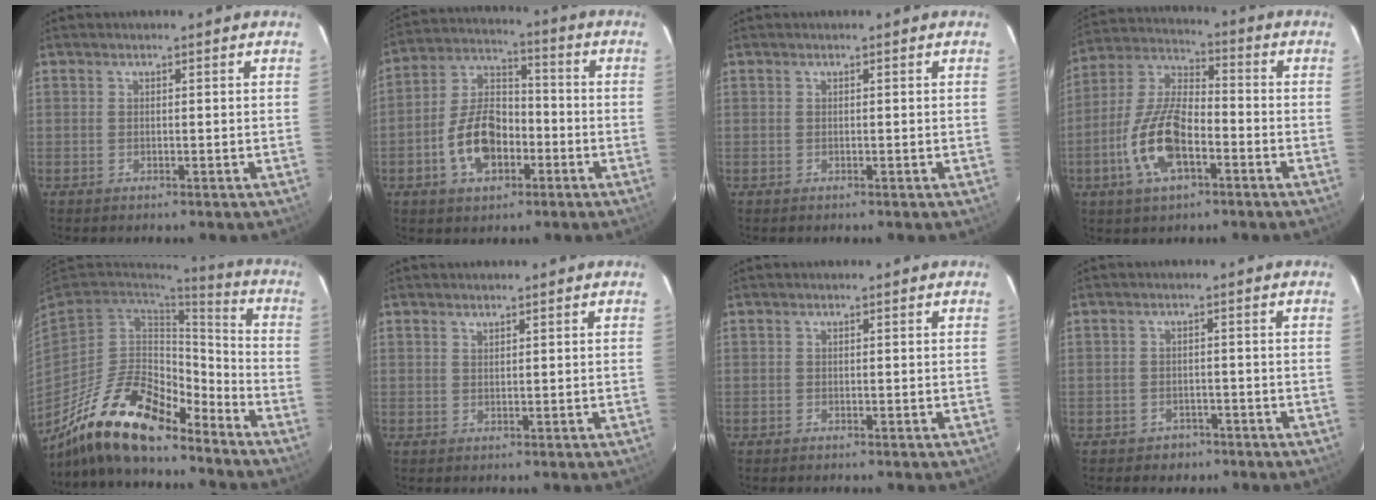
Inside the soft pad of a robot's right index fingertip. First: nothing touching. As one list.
[{"total": 12.2, "force": [-4.5, 7.4, 8.6], "torque": [-0.173, 0.024, -0.073]}, {"total": 0.0}, {"total": 13.8, "force": [-5.2, 6.0, 11.3], "torque": [-0.243, 0.002, -0.100]}, {"total": 19.8, "force": [-15.1, 6.7, 10.9], "torque": [-0.220, -0.005, -0.273]}, {"total": 0.7, "force": [0.7, 0.2, 0.1], "torque": [-0.004, 0.001, 0.013]}, {"total": 0.0}, {"total": 3.9, "force": [-2.6, 2.9, 0.4], "torque": [-0.019, 0.008, -0.034]}]